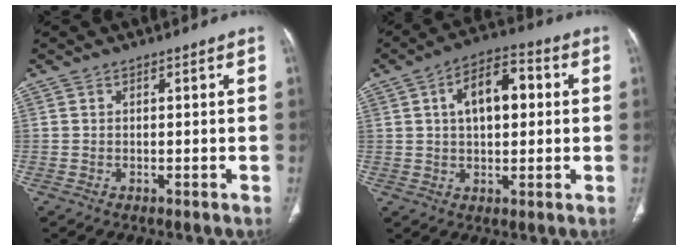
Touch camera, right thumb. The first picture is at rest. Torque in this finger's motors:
{"motor_torque": [-0.45, 0.93, -0.08, 0.19, 0.23]}